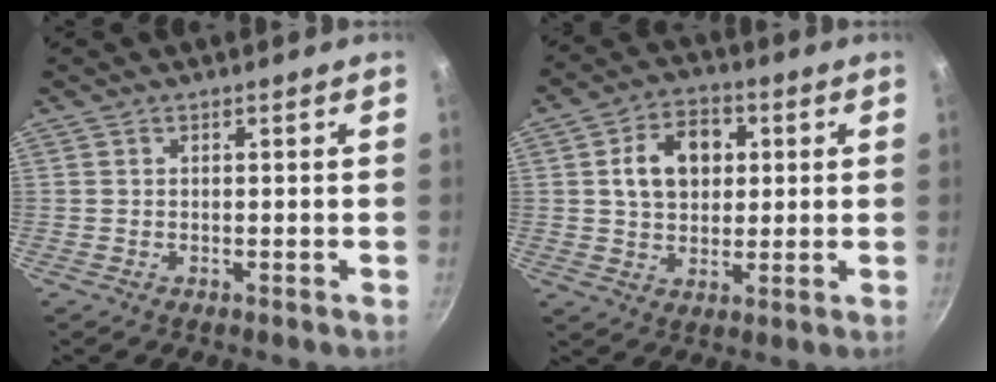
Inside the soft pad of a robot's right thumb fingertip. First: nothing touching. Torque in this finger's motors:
{"motor_torque": [-0.62, 0.87, 0.37, 0.11, 0.06]}